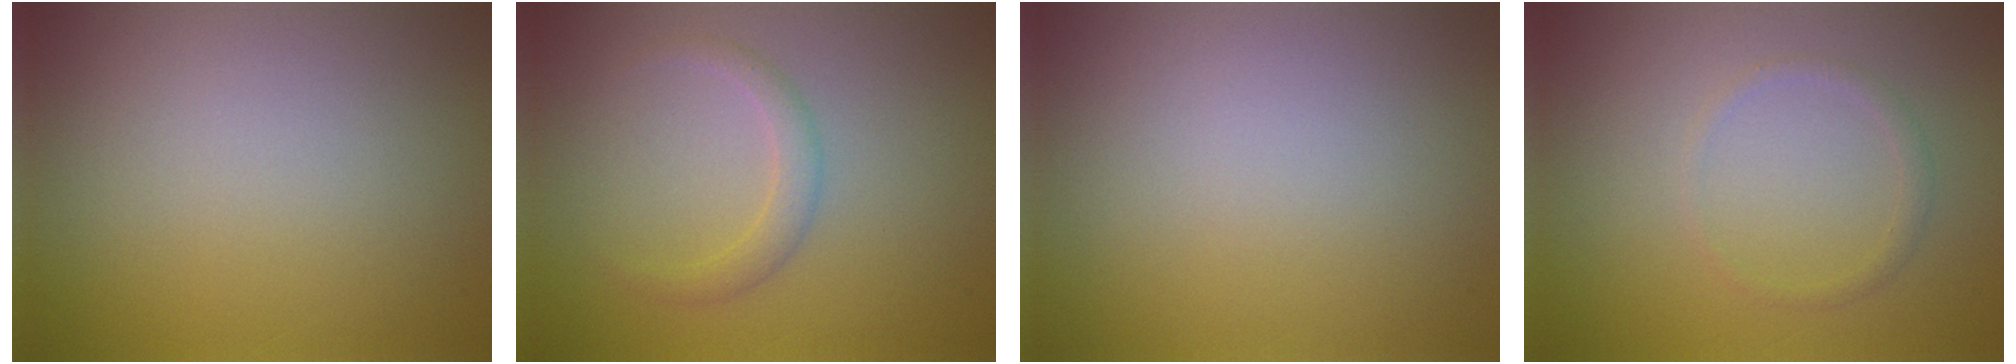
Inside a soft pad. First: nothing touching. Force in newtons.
{"total": 1.5, "press": 1.5, "slide": 0.0}
{"total": 0.0}
{"total": 0.9, "press": 0.9, "slide": 0.1}